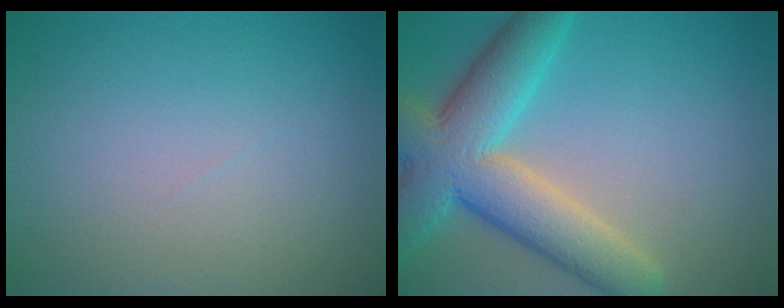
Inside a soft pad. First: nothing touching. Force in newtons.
{"total": 9.1, "press": 9.1, "slide": 0.5}